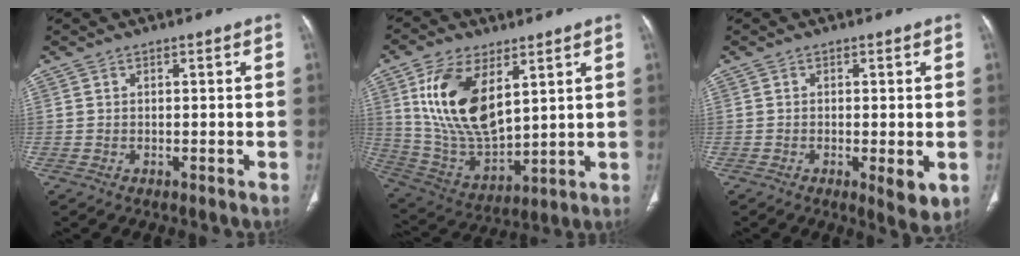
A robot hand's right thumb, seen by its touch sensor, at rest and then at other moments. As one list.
[{"total": 17.6, "force": [6.5, 9.1, 13.5], "torque": [-0.241, -0.029, 0.138]}, {"total": 4.5, "force": [-1.0, 1.4, 4.1], "torque": [-0.061, -0.013, -0.015]}]